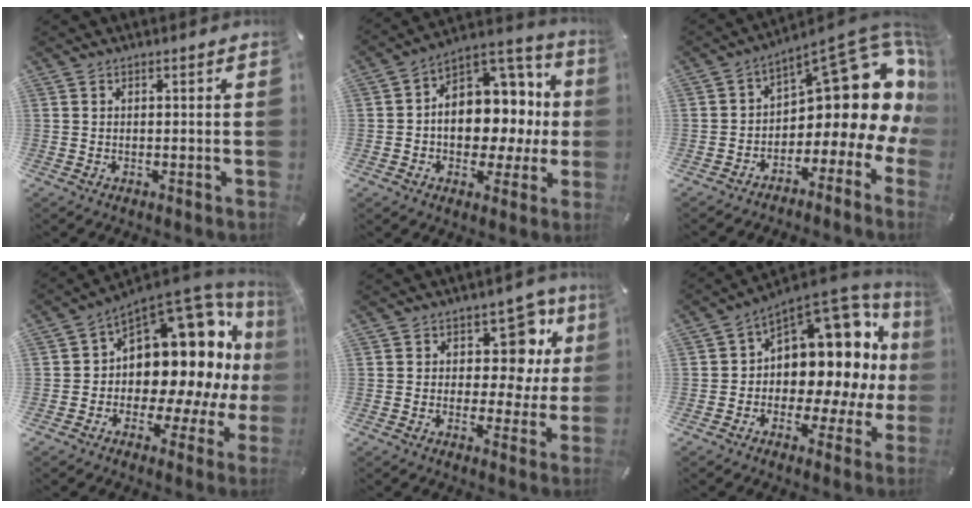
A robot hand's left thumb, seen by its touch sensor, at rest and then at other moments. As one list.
[{"total": 11.7, "force": [-0.3, 9.6, 6.6], "torque": [-0.087, -0.023, 0.004]}, {"total": 15.3, "force": [6.1, 7.9, 11.6], "torque": [-0.129, -0.072, 0.096]}, {"total": 19.2, "force": [5.2, 12.2, 13.8], "torque": [-0.190, -0.073, 0.094]}, {"total": 13.9, "force": [5.1, 8.9, 9.3], "torque": [-0.112, -0.035, 0.089]}, {"total": 14.5, "force": [5.3, 9.6, 9.5], "torque": [-0.111, -0.077, 0.089]}]